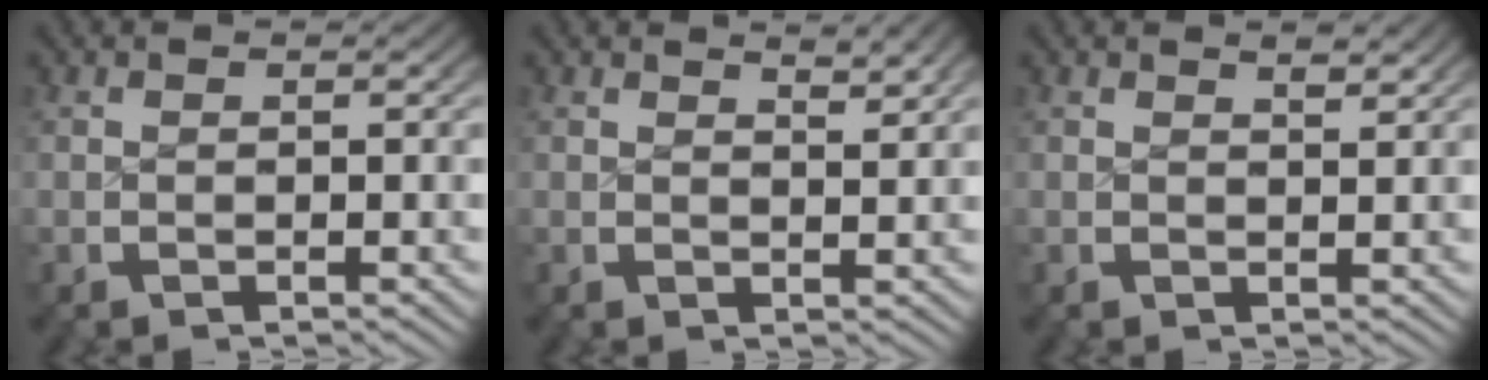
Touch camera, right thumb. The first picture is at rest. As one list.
[{"total": 1.9, "force": [1.5, 0.2, 1.0], "torque": [-0.010, -0.004, 0.027]}, {"total": 1.3, "force": [1.2, 0.1, 0.7], "torque": [-0.007, -0.003, 0.022]}]